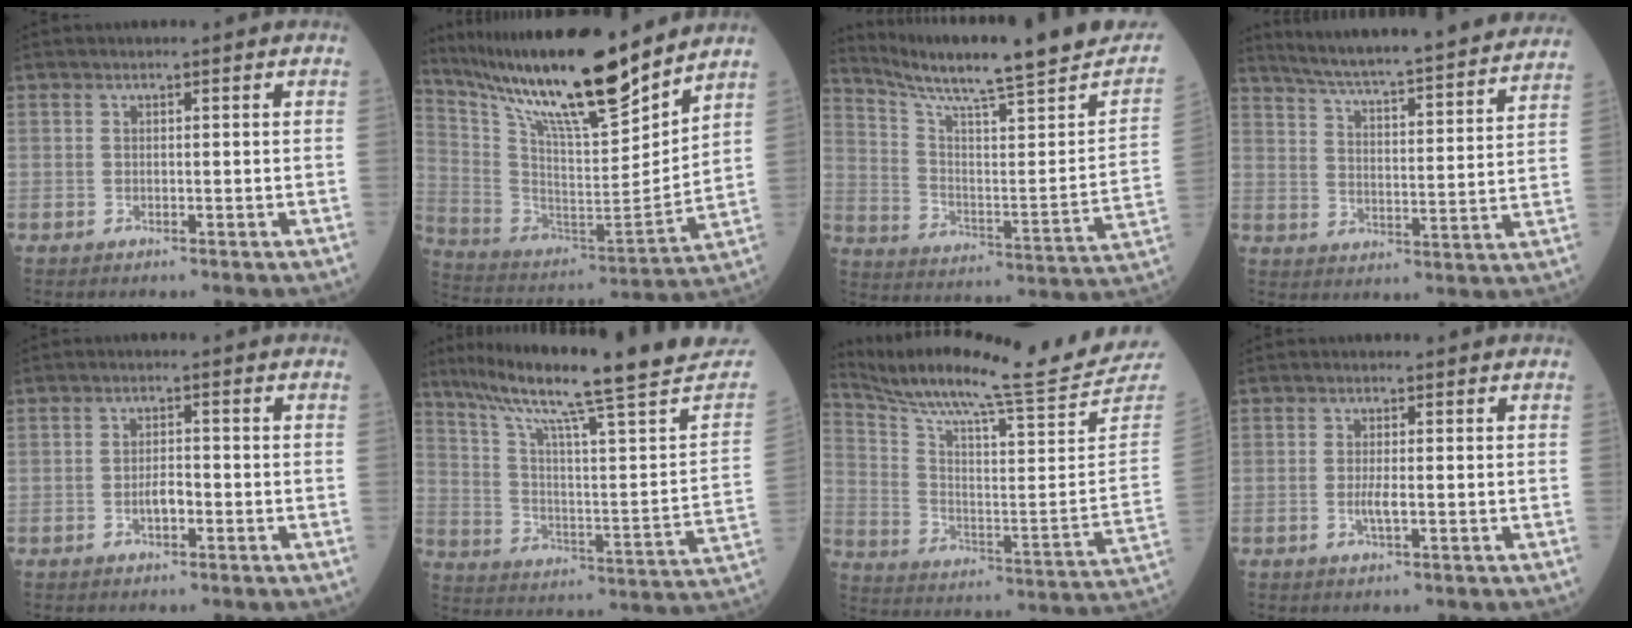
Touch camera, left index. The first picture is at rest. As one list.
[{"total": 22.2, "force": [18.0, 2.2, 12.9], "torque": [-0.233, -0.014, 0.318]}, {"total": 21.8, "force": [18.6, 0.3, 11.2], "torque": [-0.178, -0.055, 0.263]}, {"total": 25.8, "force": [23.4, 1.2, 10.9], "torque": [-0.173, -0.034, 0.307]}, {"total": 2.4, "force": [-1.1, 0.9, 2.0], "torque": [-0.035, 0.001, -0.019]}, {"total": 26.5, "force": [21.6, -0.1, 15.4], "torque": [-0.250, -0.054, 0.297]}, {"total": 22.4, "force": [20.9, -3.0, 7.3], "torque": [-0.151, -0.123, 0.305]}, {"total": 1.8, "force": [-0.5, 0.1, 1.8], "torque": [-0.039, -0.006, -0.009]}]